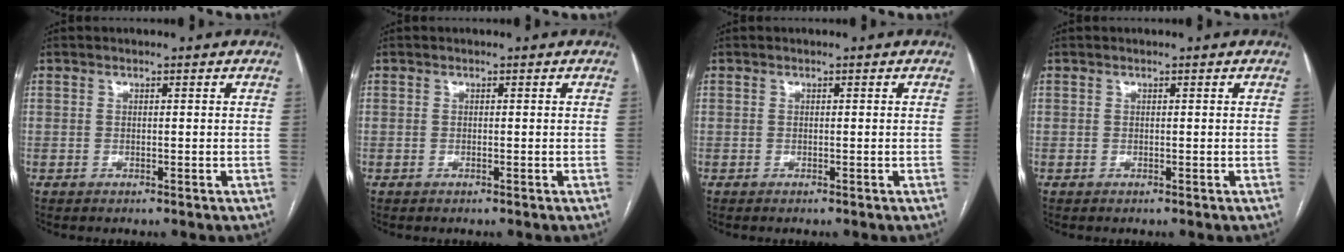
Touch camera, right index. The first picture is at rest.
{"total": 0.0}
{"total": 0.0}
{"total": 0.0}